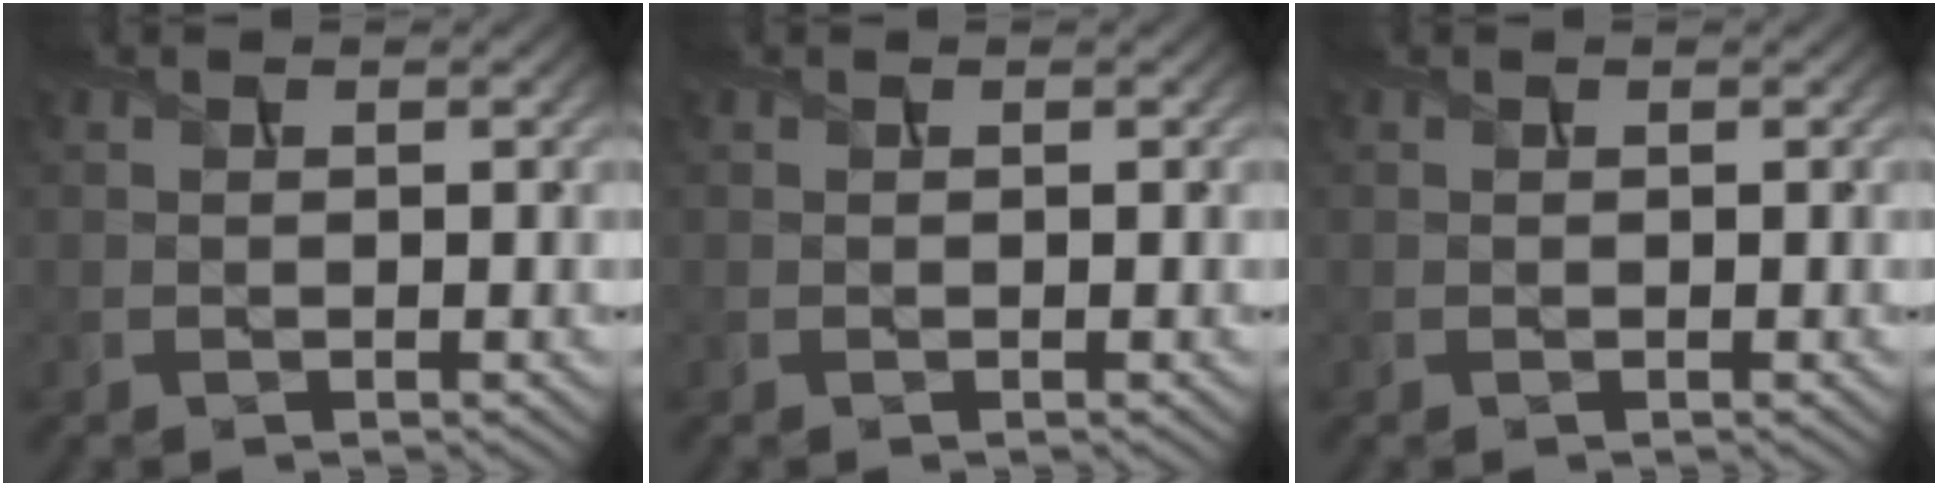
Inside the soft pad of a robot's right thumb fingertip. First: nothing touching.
{"total": 0.0}
{"total": 0.0}